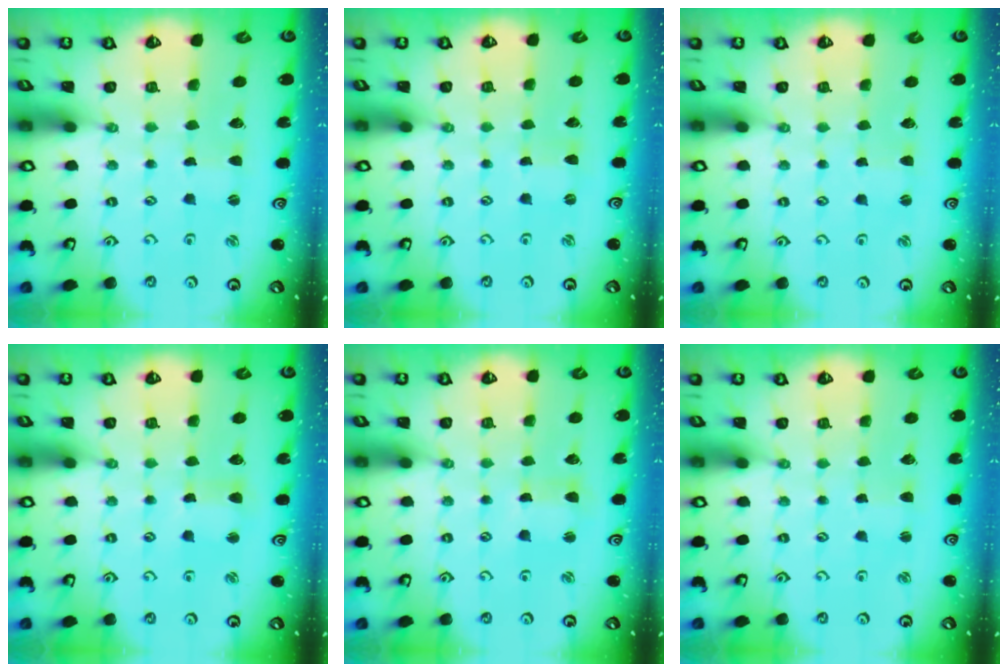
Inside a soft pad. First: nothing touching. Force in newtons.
{"total": 0.0}
{"total": 1.0, "press": 1.0, "slide": 0.2}
{"total": 3.1, "press": 3.1, "slide": 0.4}
{"total": 2.2, "press": 2.2, "slide": 0.3}
{"total": 1.8, "press": 1.8, "slide": 0.2}